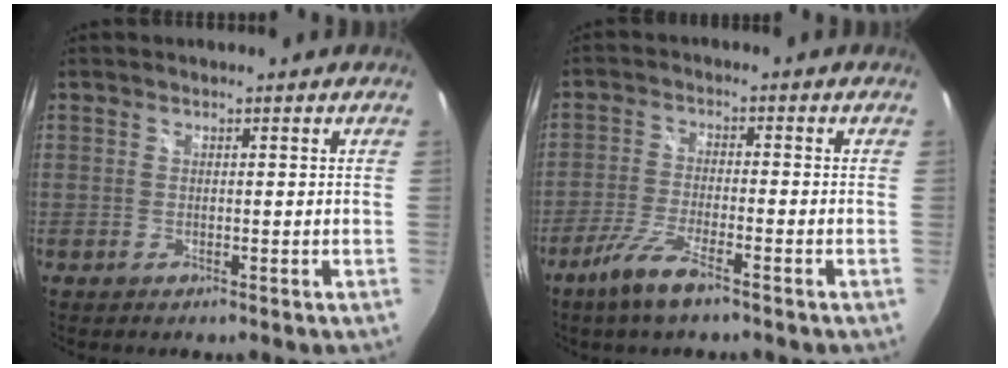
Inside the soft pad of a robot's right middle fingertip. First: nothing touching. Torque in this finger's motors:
{"motor_torque": [1.04, -0.90, 0.40, 0.08]}